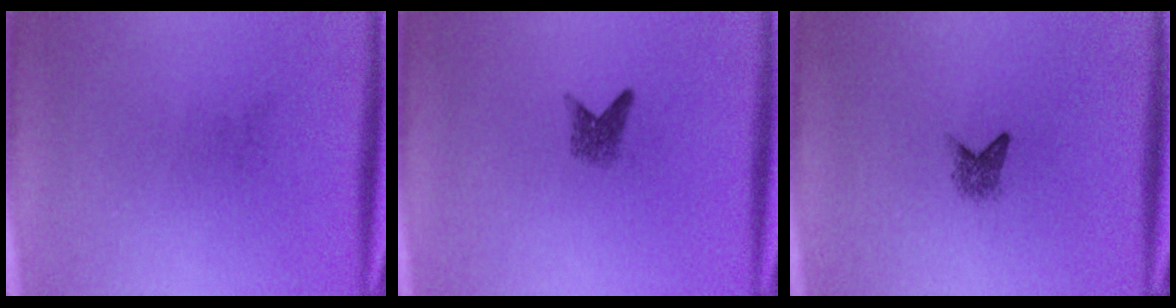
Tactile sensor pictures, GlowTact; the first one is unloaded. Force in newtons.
{"total": 1.9}
{"total": 1.8}